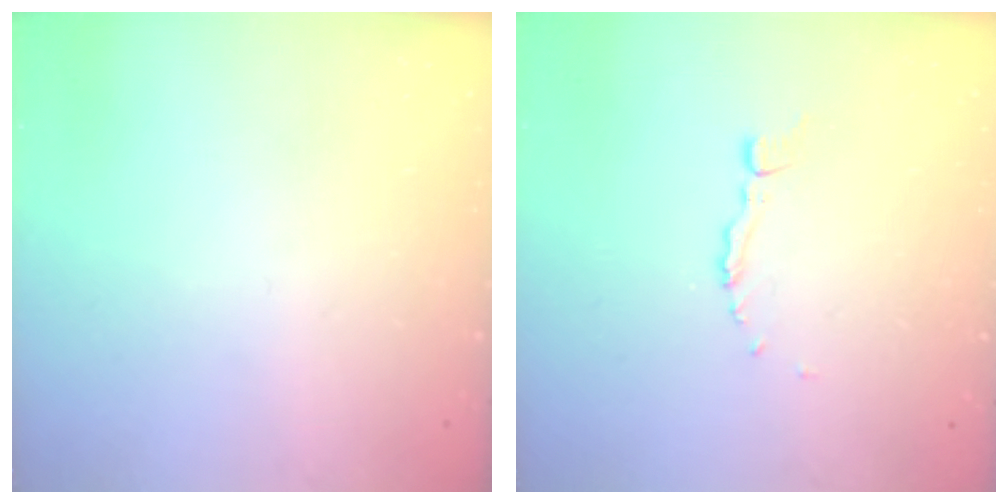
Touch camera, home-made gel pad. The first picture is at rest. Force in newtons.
{"total": 3.9, "press": 3.9, "slide": 0.5}